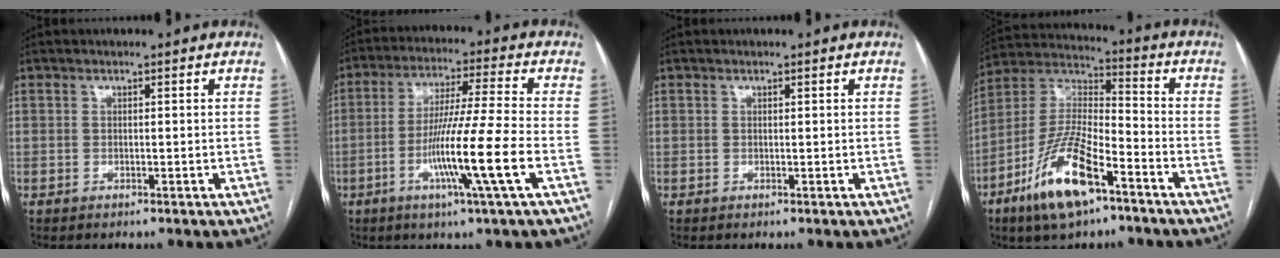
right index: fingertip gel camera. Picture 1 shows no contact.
{"total": 12.7, "force": [-4.1, -1.9, 11.8], "torque": [-0.221, -0.015, -0.081]}
{"total": 0.0}
{"total": 15.6, "force": [-8.6, 4.2, 12.3], "torque": [-0.254, -0.010, -0.158]}